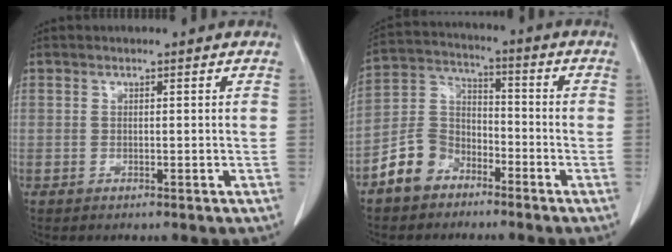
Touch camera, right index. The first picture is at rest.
{"total": 8.3, "force": [-5.2, 5.9, 2.5], "torque": [-0.063, 0.019, -0.104]}